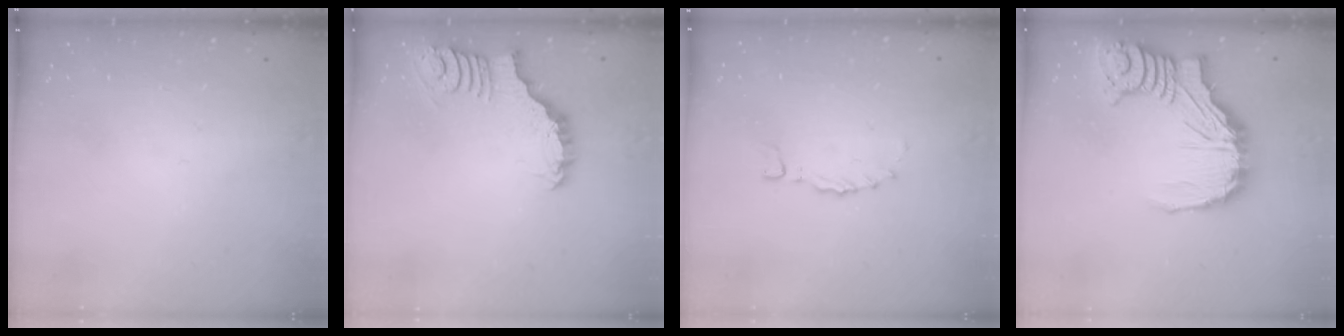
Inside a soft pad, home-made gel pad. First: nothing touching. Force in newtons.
{"total": 3.3, "press": 3.3, "slide": 0.1}
{"total": 0.0}
{"total": 19.0, "press": 18.9, "slide": 2.0}